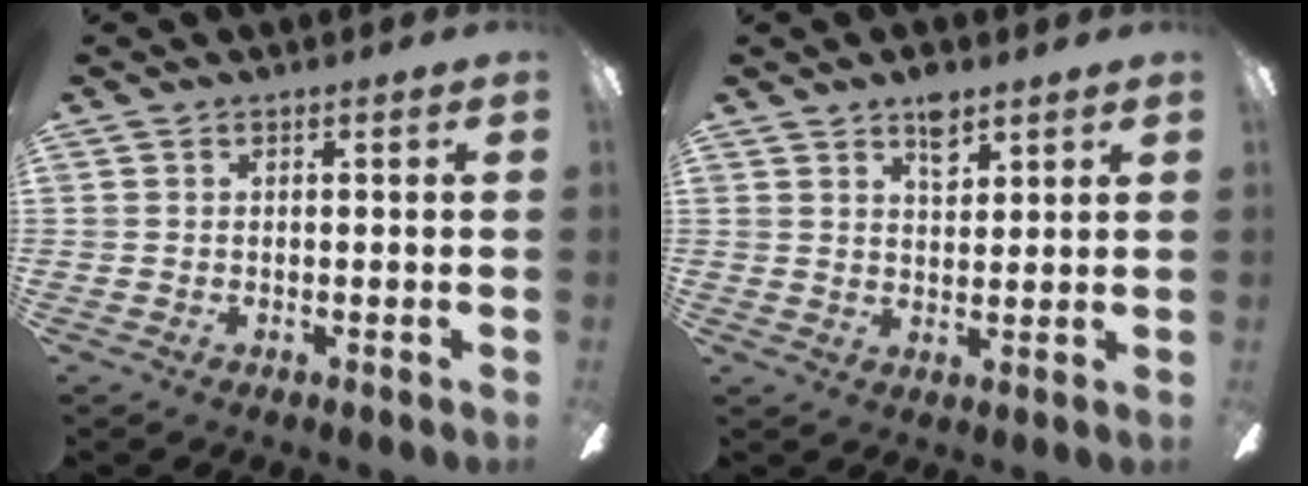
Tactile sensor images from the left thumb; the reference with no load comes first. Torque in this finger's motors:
{"motor_torque": [0.82, 0.32, 0.26, -0.36, 0.04]}